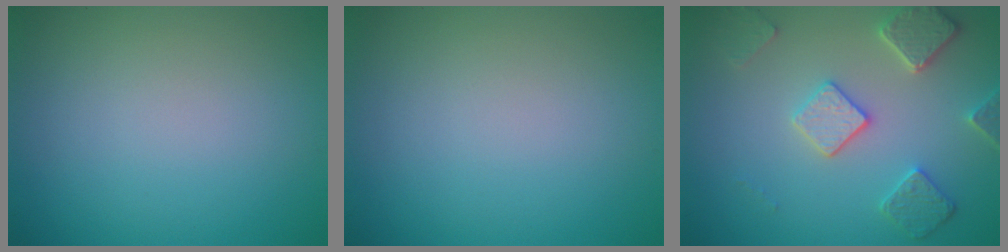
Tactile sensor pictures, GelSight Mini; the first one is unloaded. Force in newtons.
{"total": 0.0}
{"total": 4.2, "press": 3.6, "slide": 2.3}